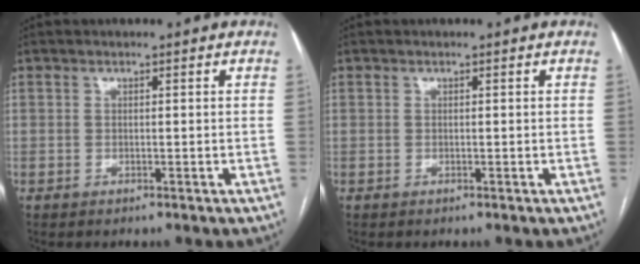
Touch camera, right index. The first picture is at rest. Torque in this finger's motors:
{"motor_torque": [0.00, 0.00, 0.00, 0.00]}